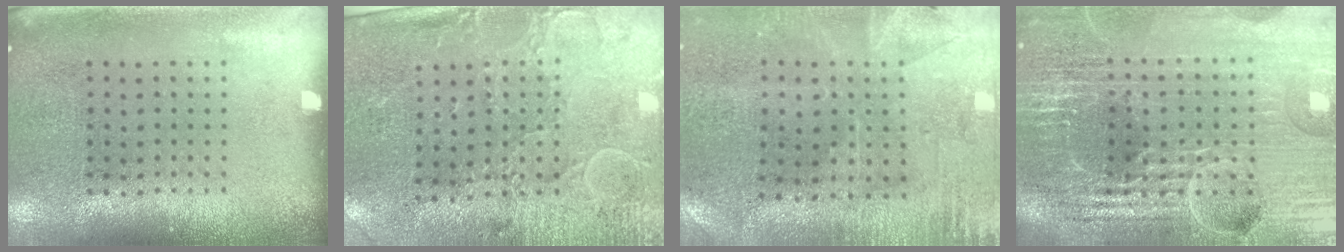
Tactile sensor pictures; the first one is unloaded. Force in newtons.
{"total": 2.9, "press": 2.5, "slide": 1.5}
{"total": 0.5, "press": 0.3, "slide": 0.4}
{"total": 6.6, "press": 5.8, "slide": 3.2}